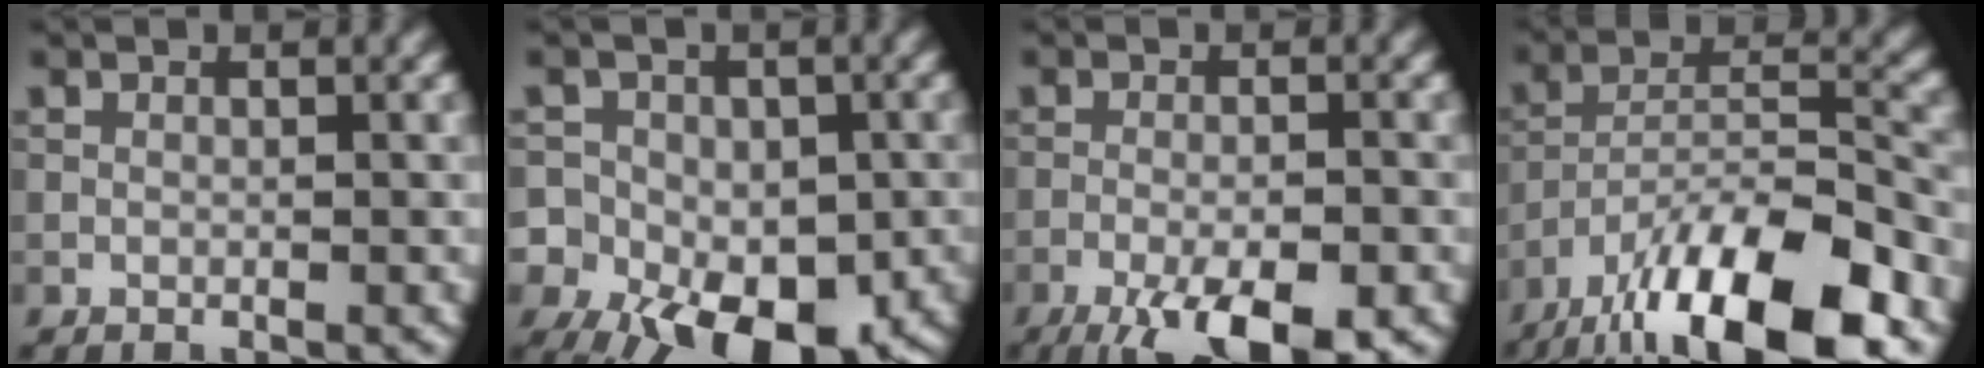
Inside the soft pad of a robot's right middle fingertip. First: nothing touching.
{"total": 14.8, "force": [-6.0, 11.2, 7.6], "torque": [-0.112, -0.020, -0.115]}
{"total": 8.1, "force": [-5.0, 2.3, 5.9], "torque": [-0.099, -0.024, -0.078]}
{"total": 15.3, "force": [-11.0, 4.3, 9.8], "torque": [-0.183, -0.004, -0.185]}